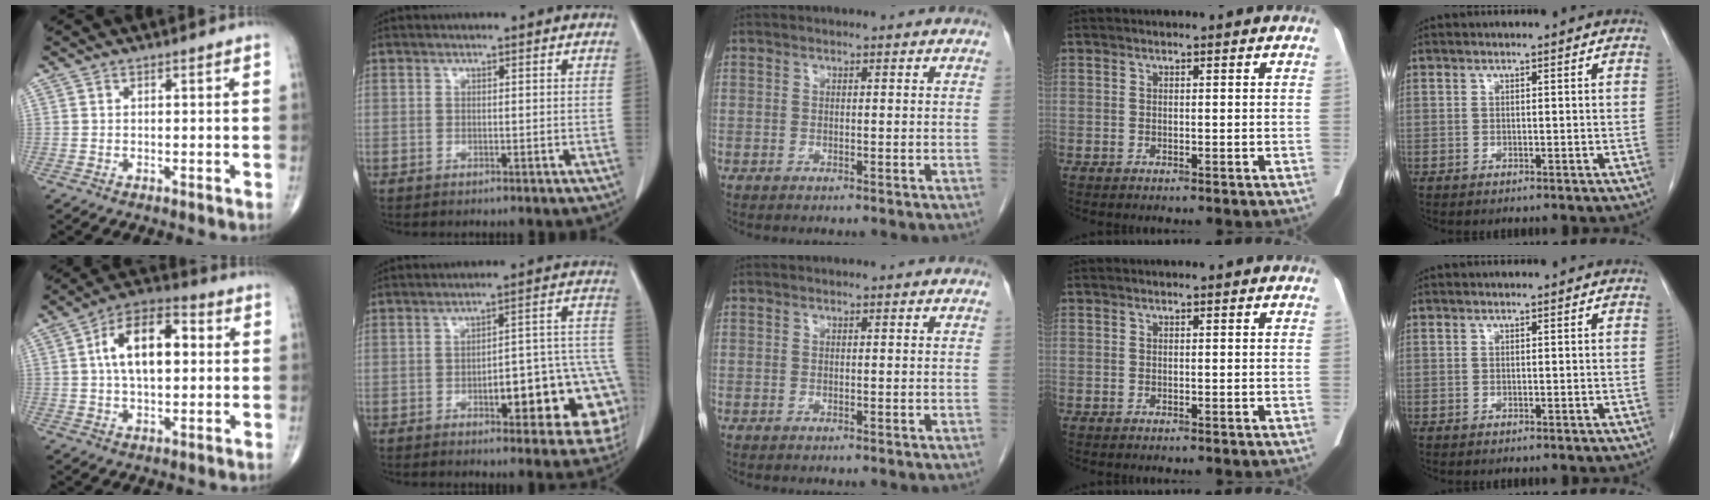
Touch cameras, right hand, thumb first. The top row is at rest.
{"thumb": {"total": 13.8, "force": [2.0, 7.3, 11.5], "torque": [-0.185, 0.023, 0.025]}, "index": {"total": 16.6, "force": [-5.1, 5.1, 14.9], "torque": [-0.102, 0.047, -0.050]}}